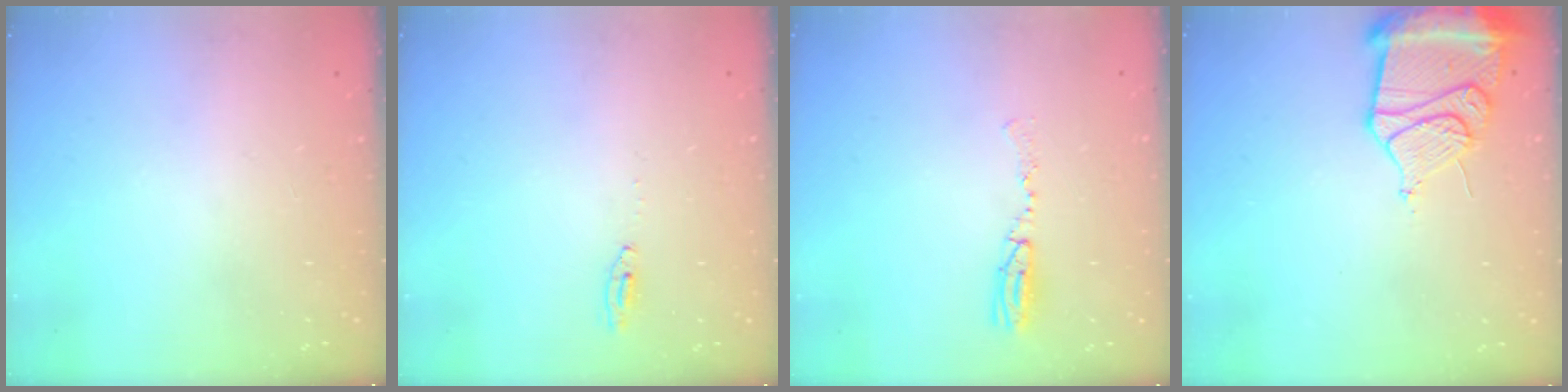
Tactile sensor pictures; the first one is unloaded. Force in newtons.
{"total": 3.3, "press": 3.3, "slide": 0.3}
{"total": 4.6, "press": 4.0, "slide": 2.1}
{"total": 15.7, "press": 15.6, "slide": 1.5}